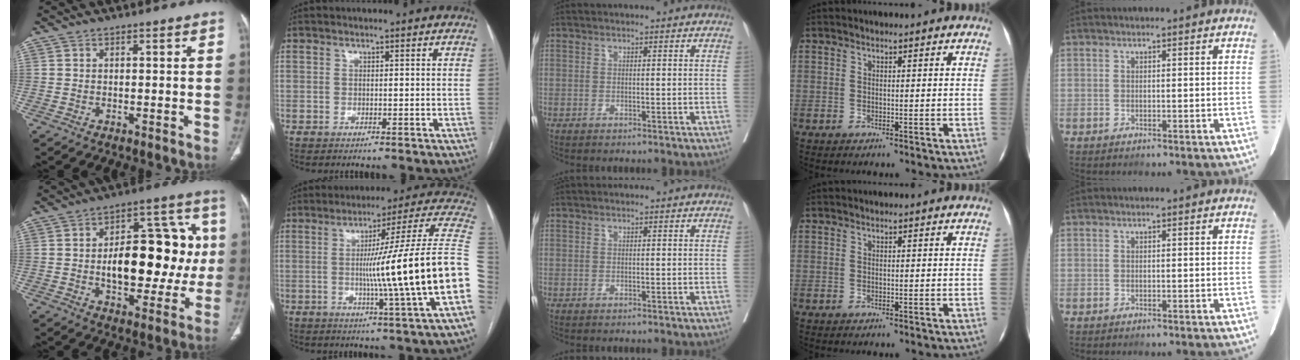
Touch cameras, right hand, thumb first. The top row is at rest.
{"thumb": {"total": 22.2, "force": [0.2, 11.9, 18.8], "torque": [-0.225, 0.030, 0.009]}, "index": {"total": 22.6, "force": [-3.4, -3.0, 22.2], "torque": [-0.250, 0.002, -0.072]}}